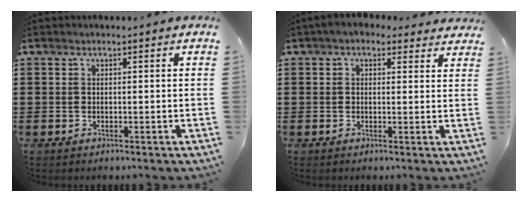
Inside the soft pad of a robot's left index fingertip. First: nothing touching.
{"total": 2.1, "force": [1.4, 1.4, 0.7], "torque": [-0.021, 0.005, 0.025]}